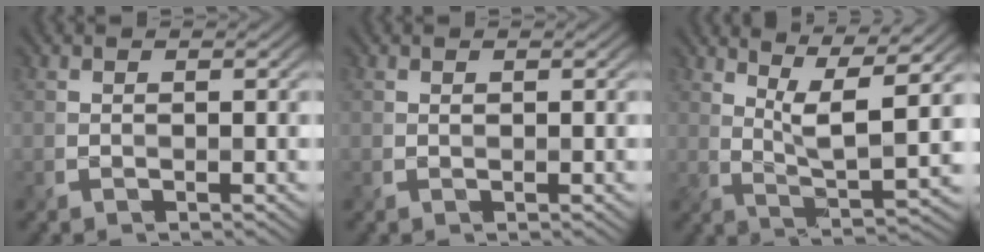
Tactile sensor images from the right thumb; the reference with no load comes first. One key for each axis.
{"total": 0.0}
{"total": 8.6, "fx": 3.9, "fy": 1.9, "fz": 7.4, "tx": -0.136, "ty": 0.006, "tz": 0.078}